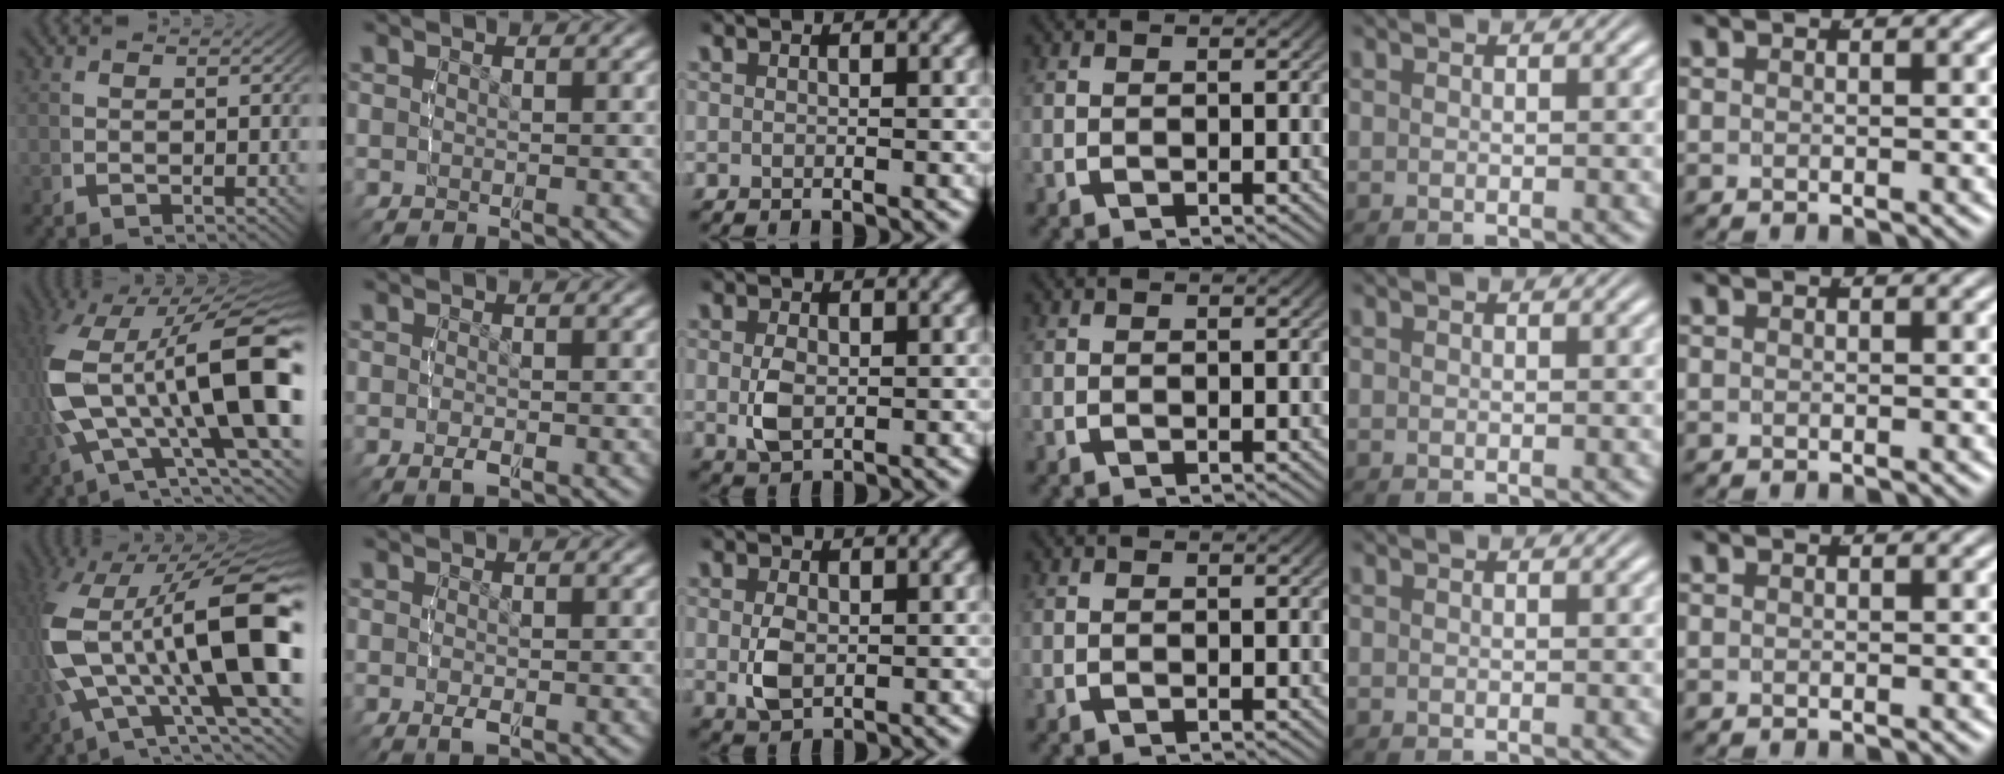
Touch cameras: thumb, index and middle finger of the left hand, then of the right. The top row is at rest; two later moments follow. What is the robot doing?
{"motion": "lift_and_place", "object": "button"}